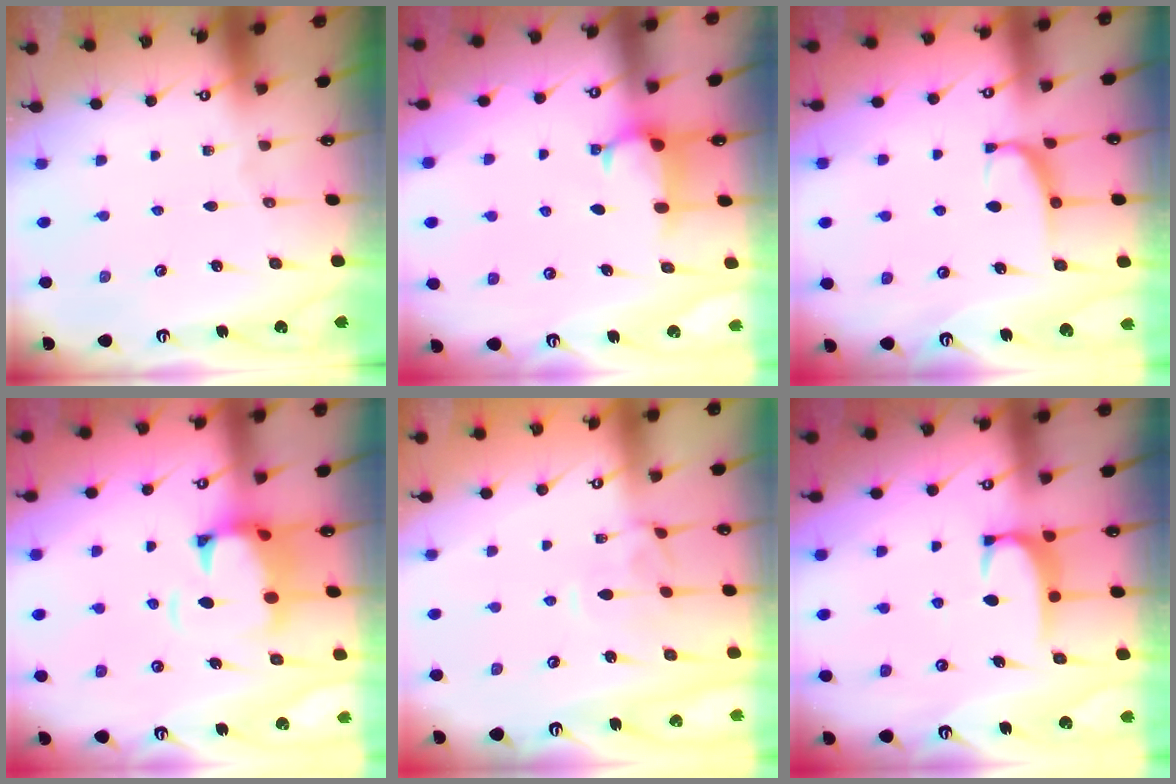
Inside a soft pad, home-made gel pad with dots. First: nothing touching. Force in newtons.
{"total": 2.2, "press": 2.2, "slide": 0.5}
{"total": 2.1, "press": 2.0, "slide": 0.6}
{"total": 3.1, "press": 2.8, "slide": 1.3}
{"total": 1.3, "press": 1.2, "slide": 0.6}
{"total": 1.7, "press": 1.6, "slide": 0.5}